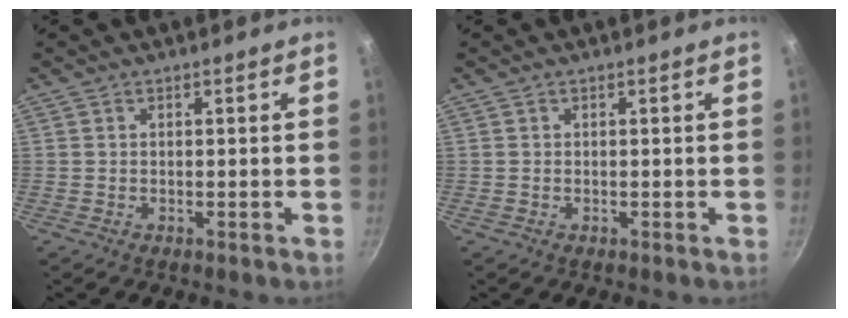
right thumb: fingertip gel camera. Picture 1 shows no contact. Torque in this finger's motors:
{"motor_torque": [0.23, -0.09, 0.26, 0.02, -0.02]}